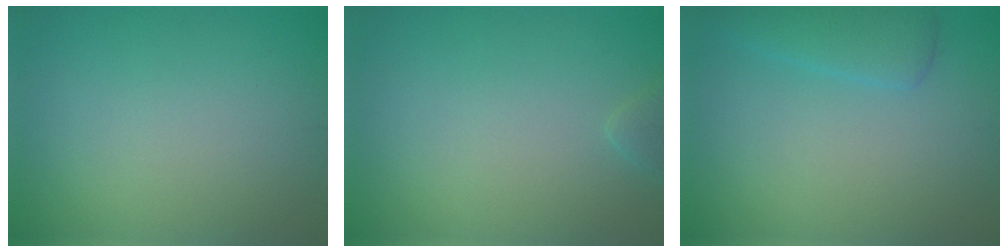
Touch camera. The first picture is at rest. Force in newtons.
{"total": 1.0, "press": 1.0, "slide": 0.1}
{"total": 2.6, "press": 2.6, "slide": 0.2}